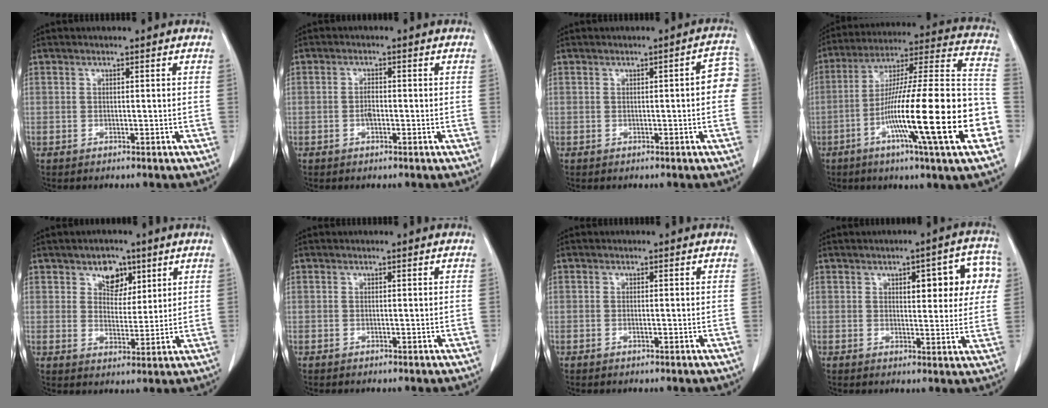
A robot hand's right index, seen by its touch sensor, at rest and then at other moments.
{"total": 1.6, "force": [-0.4, 0.7, 1.4], "torque": [-0.028, 0.003, -0.008]}
{"total": 3.8, "force": [0.1, 0.9, 3.7], "torque": [-0.035, 0.012, -0.006]}
{"total": 25.8, "force": [-8.3, 0.7, 24.4], "torque": [-0.345, -0.012, -0.144]}
{"total": 5.3, "force": [3.0, 3.5, 2.6], "torque": [-0.037, 0.004, 0.052]}
{"total": 0.0}
{"total": 0.6, "force": [-0.1, 0.1, 0.6], "torque": [-0.012, -0.001, -0.001]}
{"total": 9.9, "force": [3.0, 3.5, 8.8], "torque": [-0.094, 0.023, 0.034]}